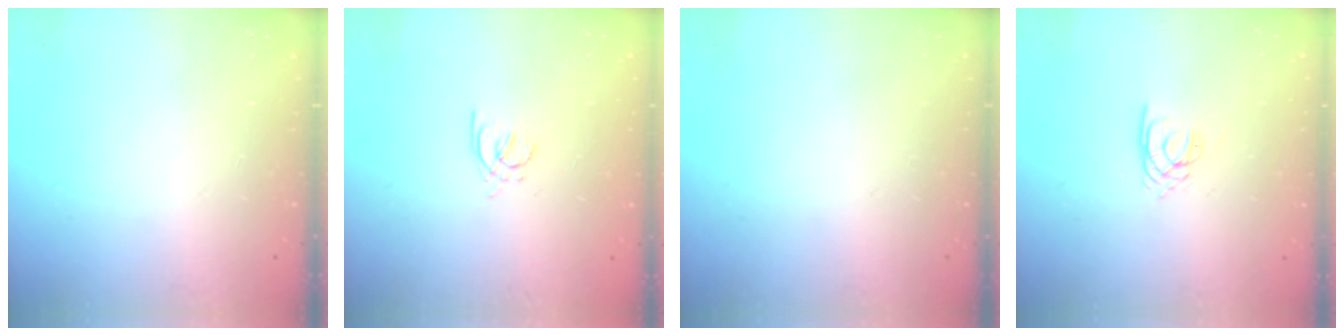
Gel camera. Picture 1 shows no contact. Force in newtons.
{"total": 2.0, "press": 1.9, "slide": 0.5}
{"total": 0.0}
{"total": 1.9, "press": 1.8, "slide": 0.3}